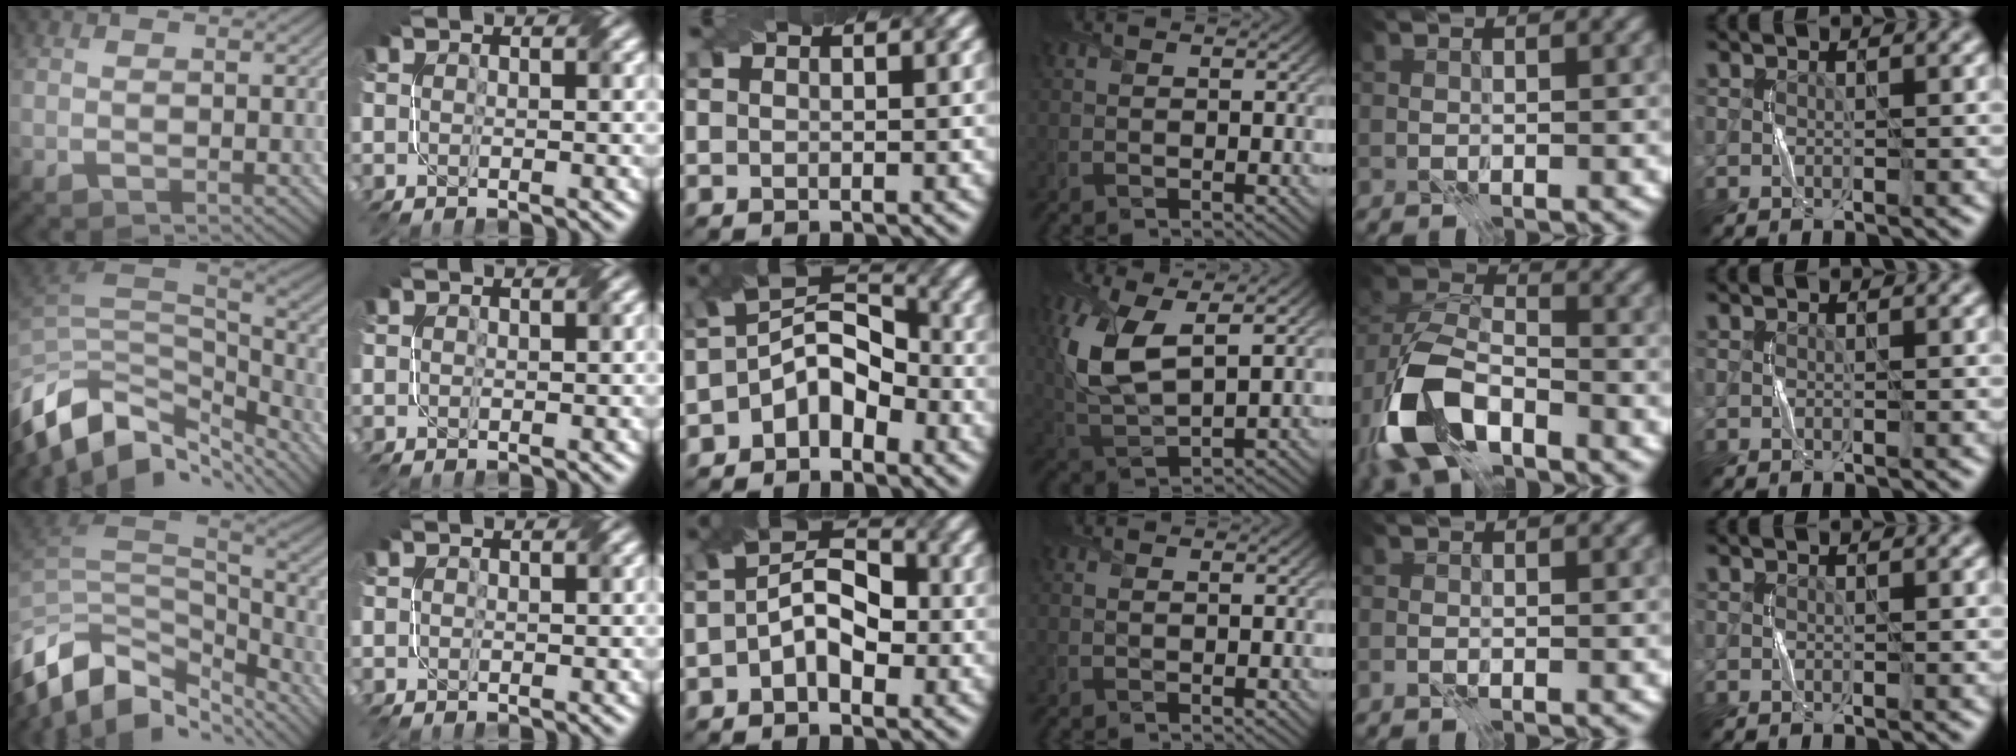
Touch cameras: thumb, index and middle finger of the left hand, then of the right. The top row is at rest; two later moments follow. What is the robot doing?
{"motion": "twist", "object": "screw"}